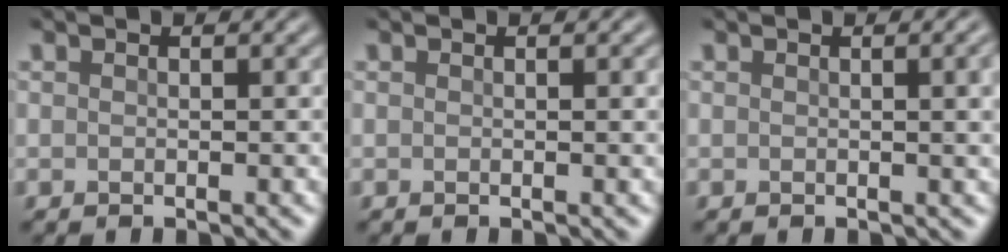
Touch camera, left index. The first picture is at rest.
{"total": 0.9, "force": [0.1, 0.2, 0.9], "torque": [-0.006, 0.003, -0.001]}
{"total": 3.2, "force": [0.4, 1.1, 2.9], "torque": [-0.024, 0.008, 0.002]}